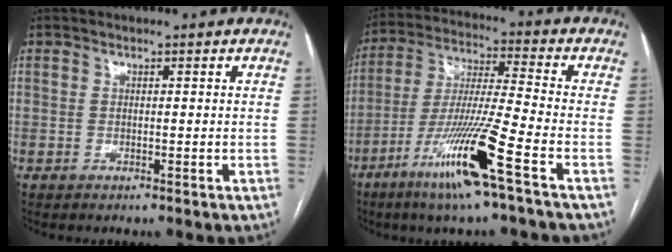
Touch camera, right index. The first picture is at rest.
{"total": 14.3, "force": [-7.5, -1.0, 12.2], "torque": [-0.246, -0.028, -0.142]}